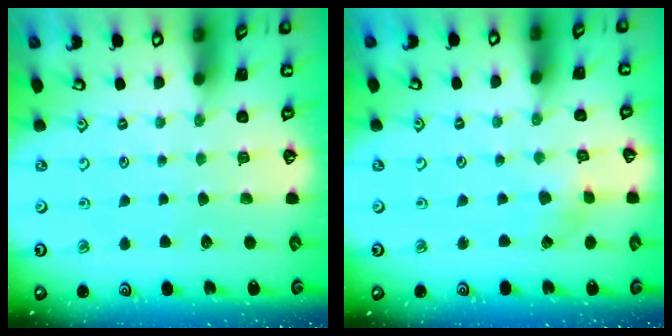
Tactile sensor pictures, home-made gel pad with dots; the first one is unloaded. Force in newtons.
{"total": 2.1, "press": 2.1, "slide": 0.2}